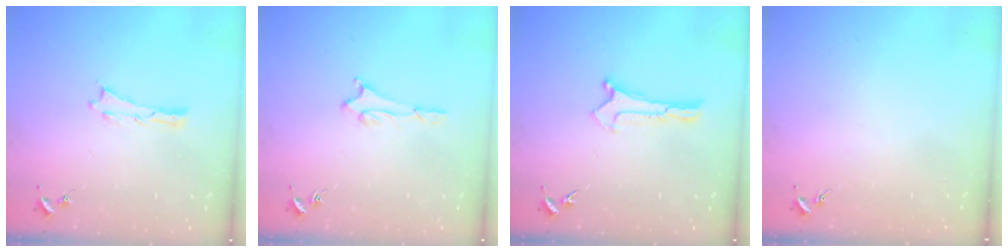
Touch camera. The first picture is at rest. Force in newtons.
{"total": 1.6, "press": 1.6, "slide": 0.2}
{"total": 0.0}
{"total": 0.0}